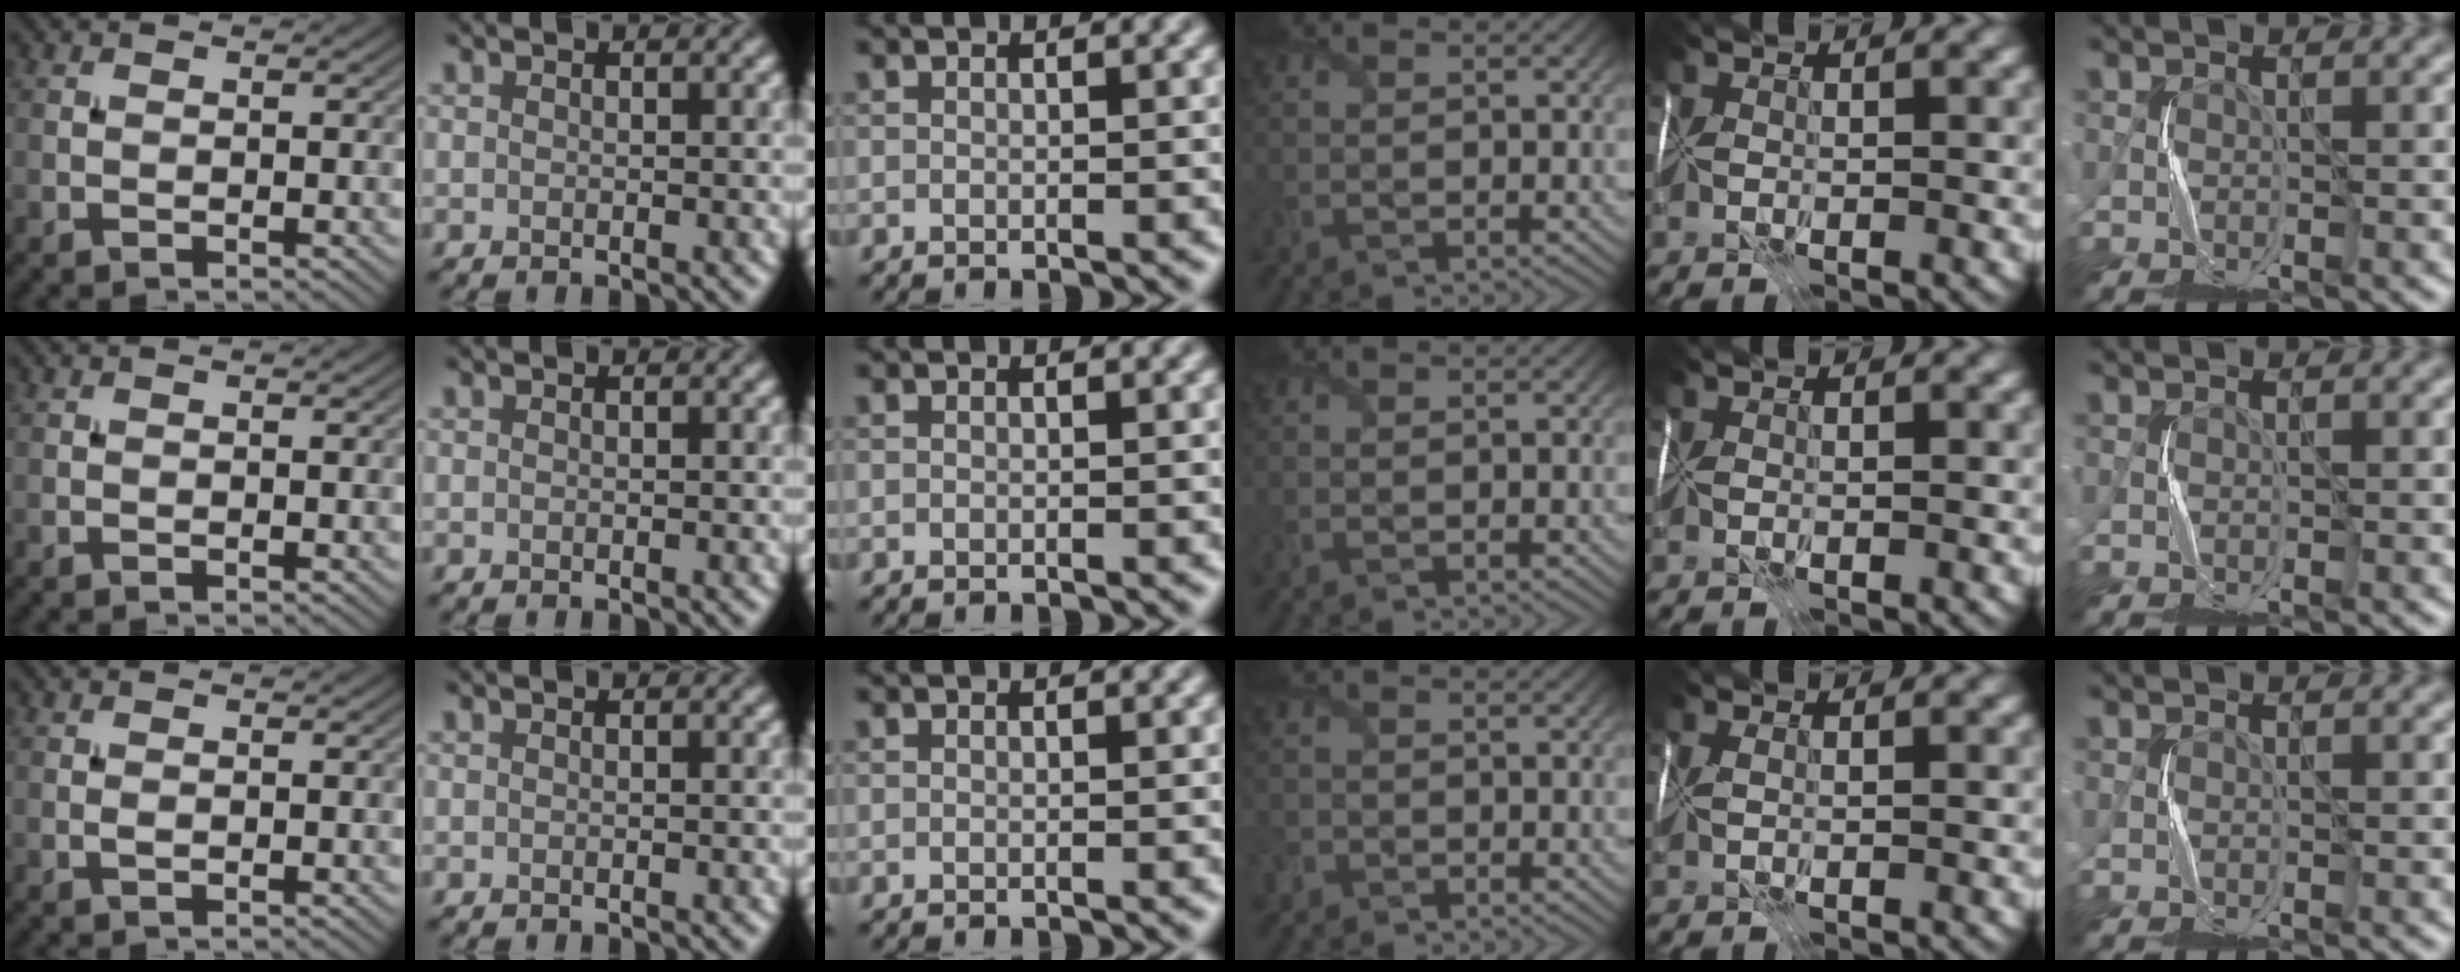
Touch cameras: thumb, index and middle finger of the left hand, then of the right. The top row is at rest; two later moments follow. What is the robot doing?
{"motion": "fold", "object": "shipping label"}